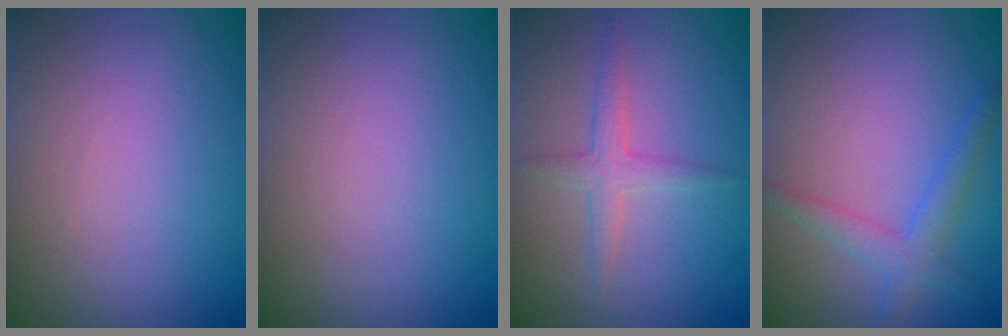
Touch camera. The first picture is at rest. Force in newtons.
{"total": 0.0}
{"total": 1.9, "press": 1.9, "slide": 0.1}
{"total": 2.5, "press": 2.5, "slide": 0.1}